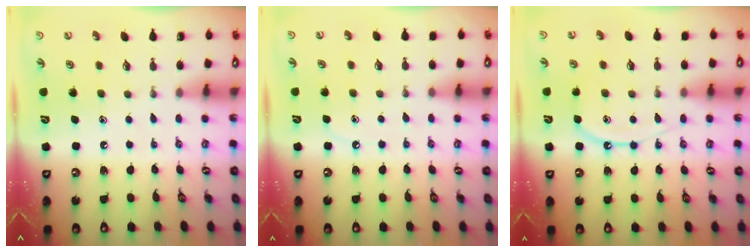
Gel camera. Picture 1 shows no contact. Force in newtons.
{"total": 5.3, "press": 5.2, "slide": 0.7}
{"total": 9.8, "press": 9.7, "slide": 0.9}